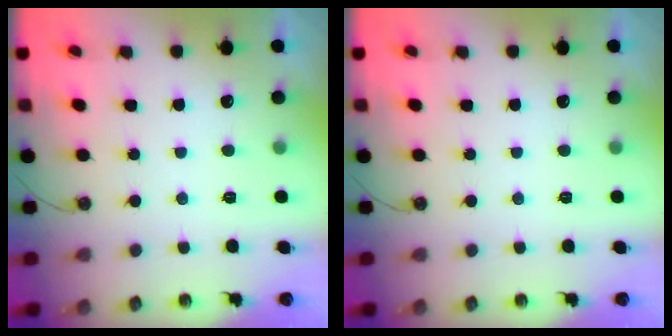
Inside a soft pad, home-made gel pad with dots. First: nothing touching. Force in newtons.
{"total": 0.0}